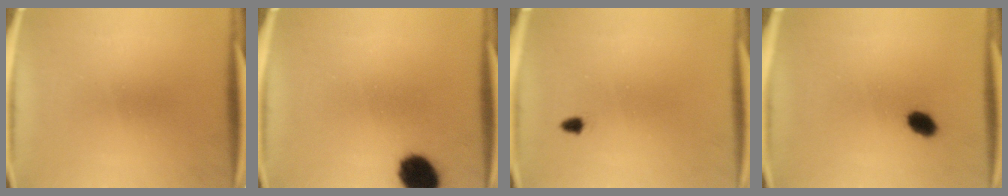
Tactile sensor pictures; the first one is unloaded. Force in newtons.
{"total": 9.8}
{"total": 1.1}
{"total": 3.6}